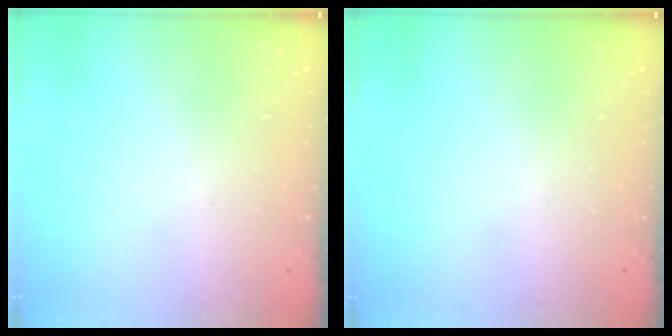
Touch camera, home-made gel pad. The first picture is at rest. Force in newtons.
{"total": 0.0}